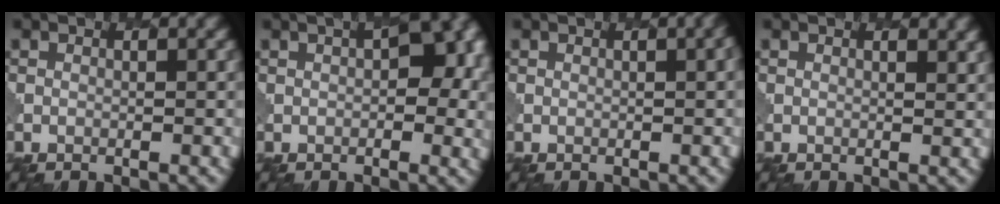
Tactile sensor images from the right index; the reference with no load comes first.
{"total": 5.2, "force": [0.5, 2.7, 4.4], "torque": [-0.050, 0.001, 0.000]}
{"total": 2.5, "force": [0.3, 1.0, 2.3], "torque": [-0.009, 0.008, 0.003]}
{"total": 1.3, "force": [1.1, 0.3, 0.6], "torque": [-0.008, -0.002, 0.006]}